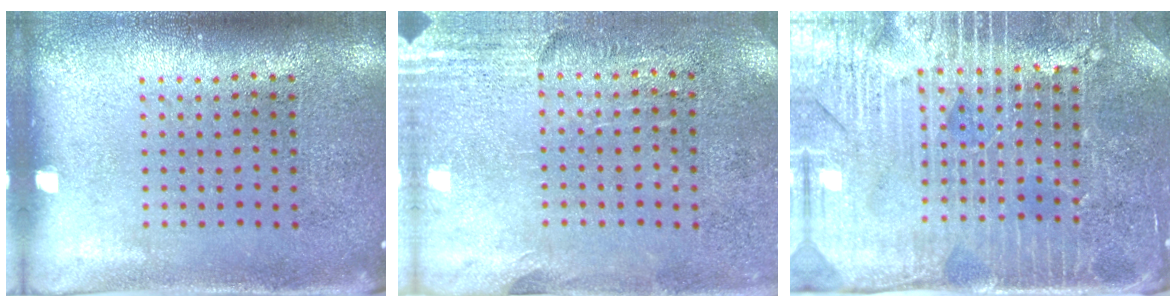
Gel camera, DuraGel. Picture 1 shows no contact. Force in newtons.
{"total": 2.7, "press": 2.4, "slide": 1.4}
{"total": 4.4, "press": 4.1, "slide": 1.6}